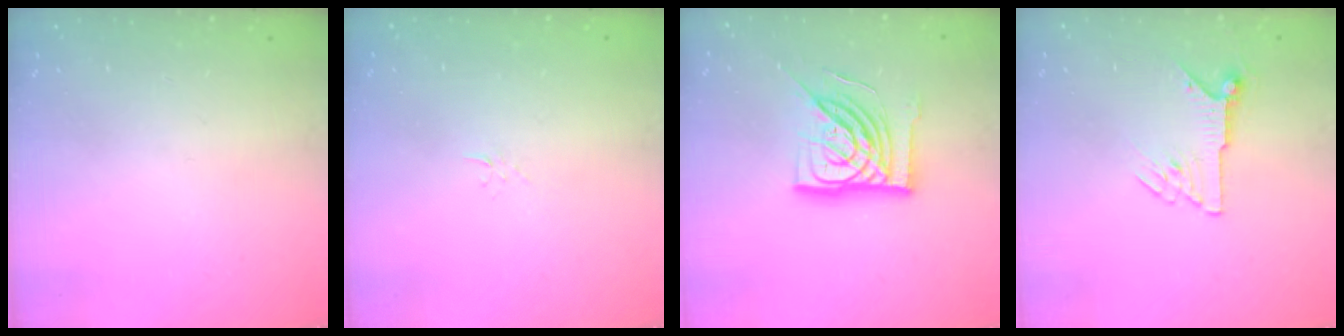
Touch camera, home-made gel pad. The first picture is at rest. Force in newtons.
{"total": 4.0, "press": 4.0, "slide": 0.7}
{"total": 15.7, "press": 15.7, "slide": 1.5}
{"total": 6.9, "press": 6.9, "slide": 0.3}